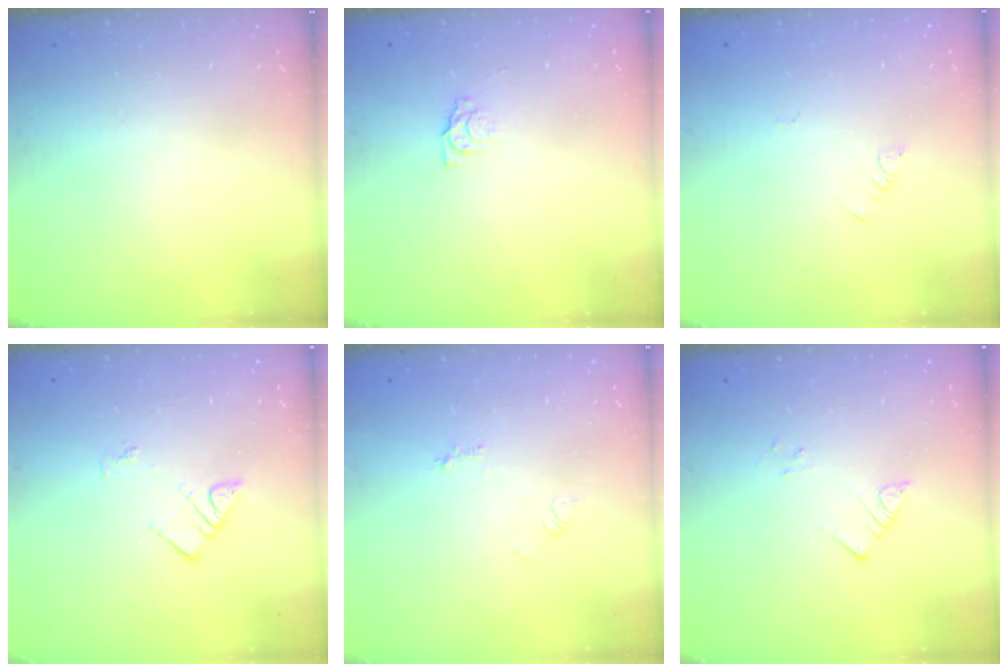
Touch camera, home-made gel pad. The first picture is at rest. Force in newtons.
{"total": 3.2, "press": 3.1, "slide": 0.3}
{"total": 1.9, "press": 1.9, "slide": 0.4}
{"total": 3.7, "press": 3.6, "slide": 0.4}
{"total": 4.1, "press": 4.0, "slide": 0.4}
{"total": 2.9, "press": 2.9, "slide": 0.4}